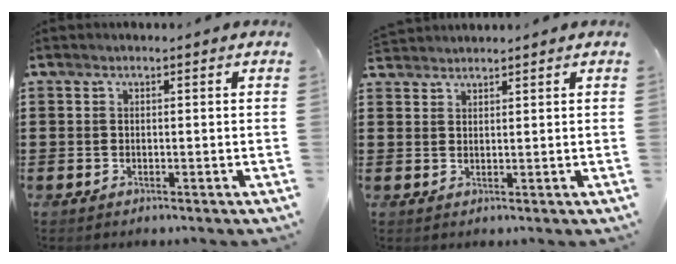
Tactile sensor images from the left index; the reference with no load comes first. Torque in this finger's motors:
{"motor_torque": [-0.10, 0.10, 0.09, 0.04]}